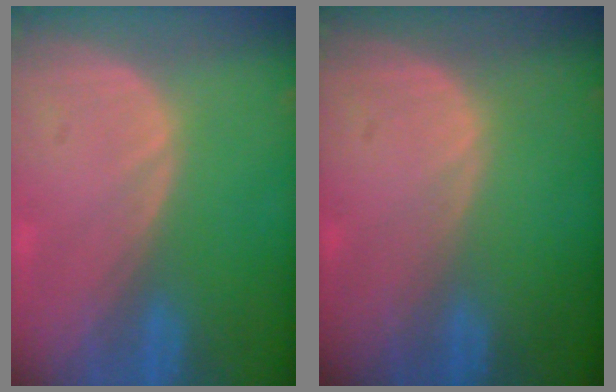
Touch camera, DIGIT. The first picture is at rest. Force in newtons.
{"total": 0.0}